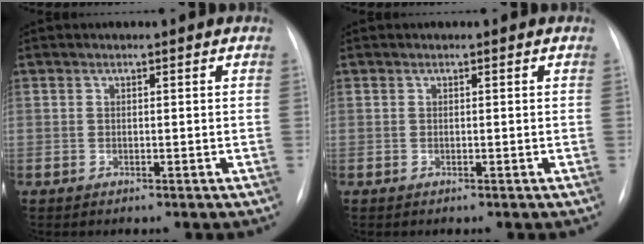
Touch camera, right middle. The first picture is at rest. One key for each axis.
{"total": 0.0}